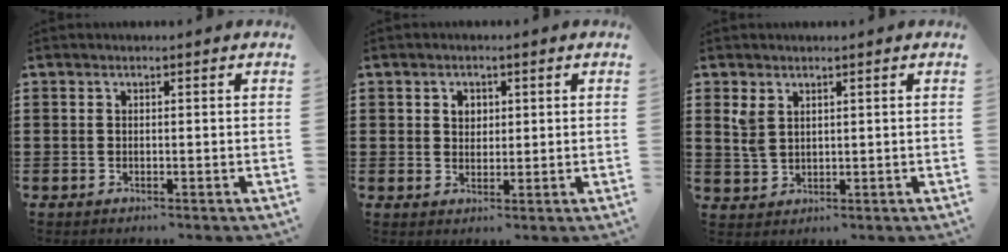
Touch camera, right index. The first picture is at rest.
{"total": 1.9, "force": [0.8, 1.6, 0.7], "torque": [-0.021, 0.009, 0.014]}
{"total": 3.0, "force": [1.8, 1.7, 1.6], "torque": [-0.036, 0.006, 0.034]}